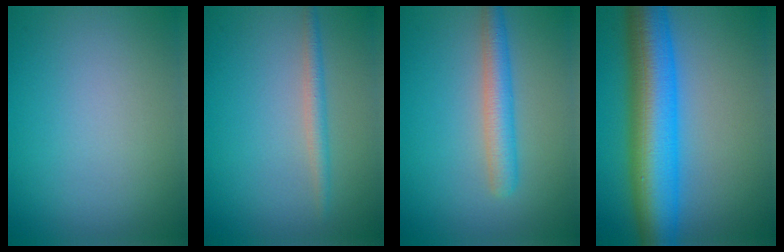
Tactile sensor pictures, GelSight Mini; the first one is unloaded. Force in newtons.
{"total": 1.8, "press": 1.8, "slide": 0.1}
{"total": 3.5, "press": 3.5, "slide": 0.1}
{"total": 10.5, "press": 10.4, "slide": 0.2}